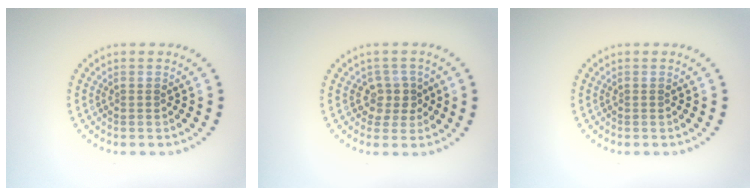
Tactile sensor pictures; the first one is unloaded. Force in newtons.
{"total": 2.2, "press": 1.9, "slide": 1.2}
{"total": 0.0}